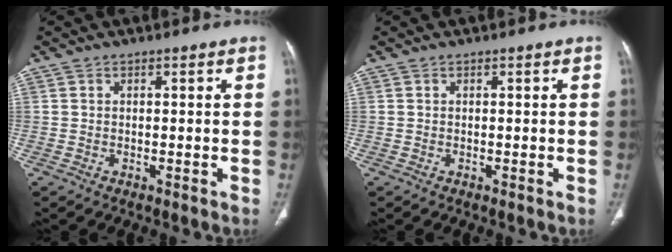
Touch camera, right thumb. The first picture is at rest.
{"total": 0.0}